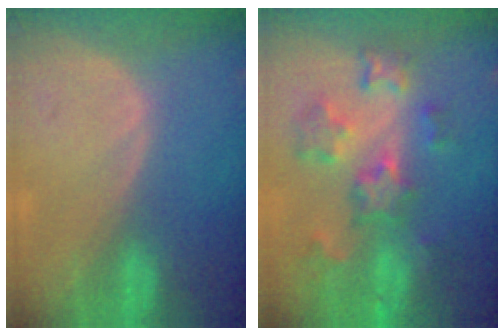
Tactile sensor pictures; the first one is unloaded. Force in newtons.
{"total": 9.0, "press": 7.9, "slide": 4.3}